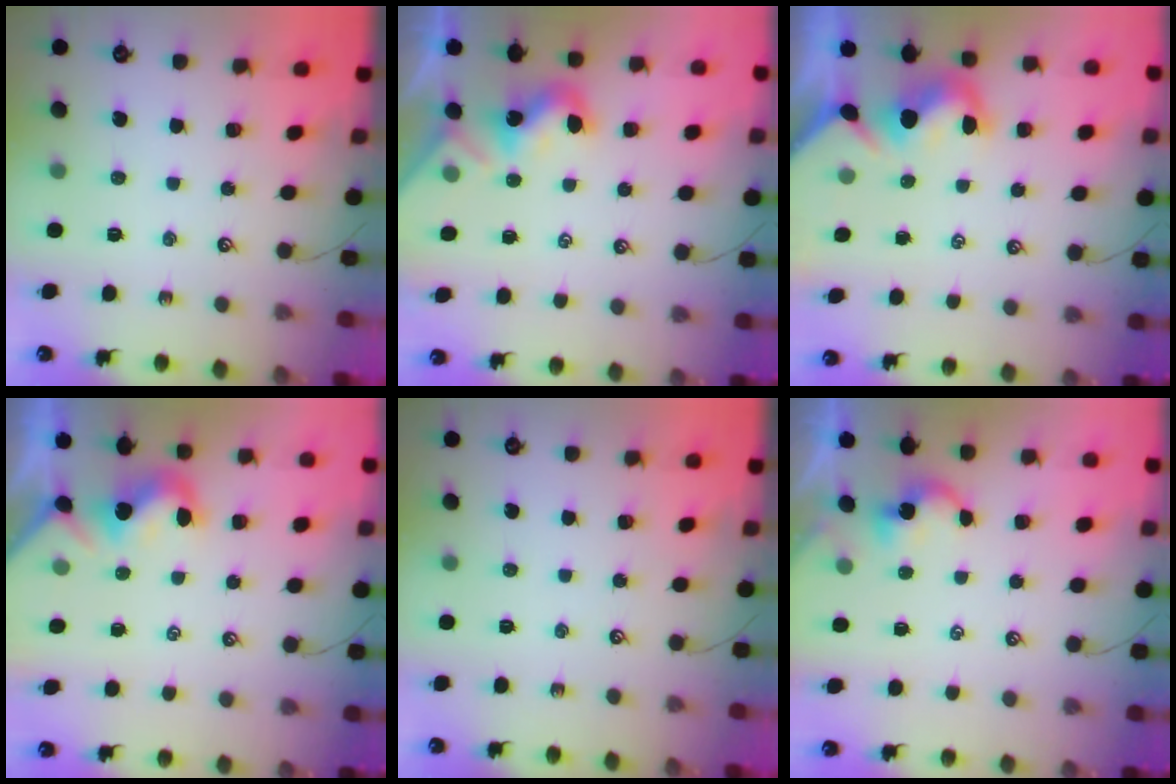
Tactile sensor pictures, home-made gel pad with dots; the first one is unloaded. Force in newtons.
{"total": 2.0, "press": 2.0, "slide": 0.4}
{"total": 1.7, "press": 1.7, "slide": 0.4}
{"total": 0.0}
{"total": 0.0}
{"total": 2.9, "press": 2.9, "slide": 0.2}